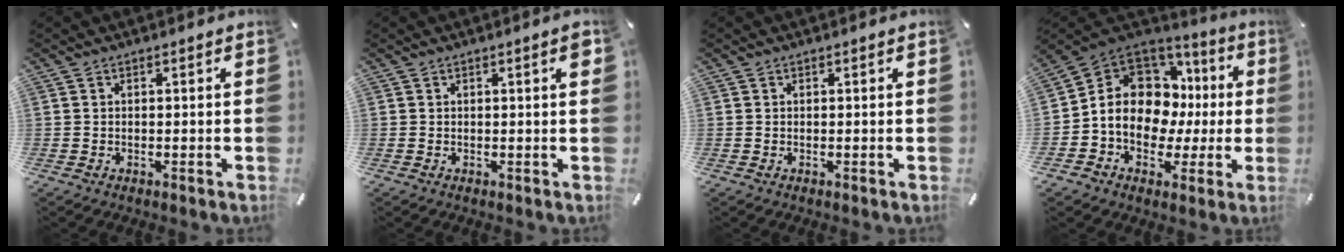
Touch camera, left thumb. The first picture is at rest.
{"total": 1.7, "force": [0.5, 0.2, 1.7], "torque": [-0.025, -0.002, 0.006]}
{"total": 0.0}
{"total": 13.4, "force": [0.4, 11.1, 7.4], "torque": [-0.146, -0.021, 0.011]}